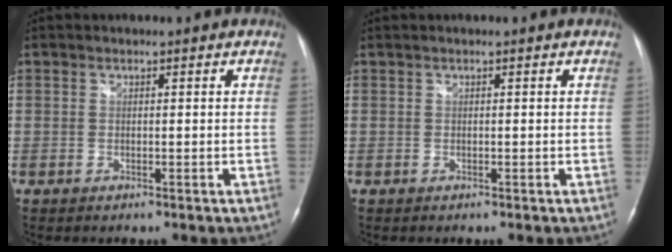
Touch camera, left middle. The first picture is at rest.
{"total": 0.0}